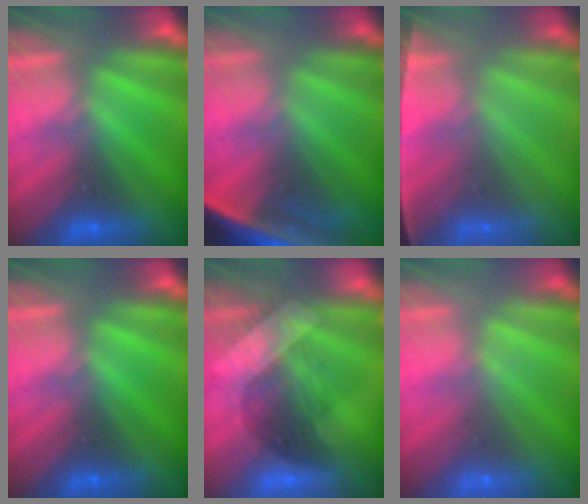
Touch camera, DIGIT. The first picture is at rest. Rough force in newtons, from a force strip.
{"total": 6.3}
{"total": 1.6}
{"total": 0.0}
{"total": 3.3}
{"total": 1.8}